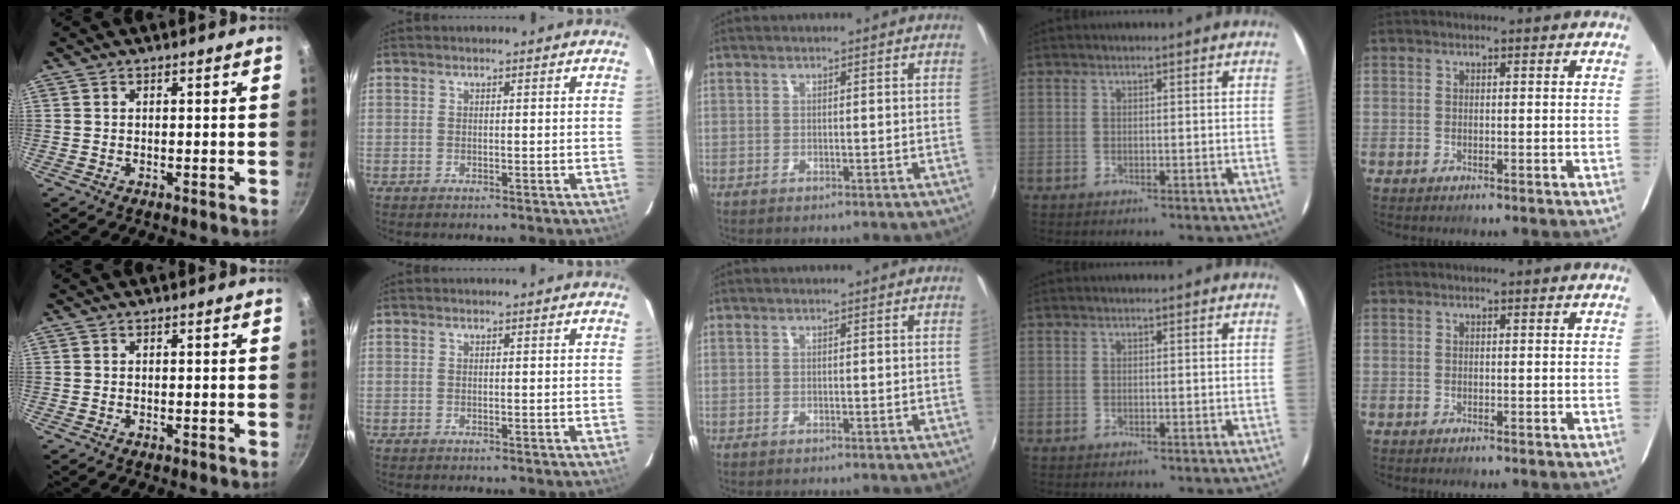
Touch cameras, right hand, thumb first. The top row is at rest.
{}